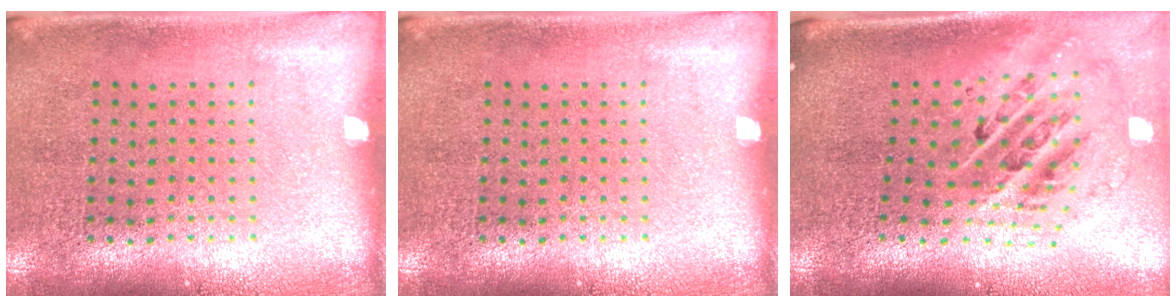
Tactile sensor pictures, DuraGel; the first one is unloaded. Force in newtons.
{"total": 0.0}
{"total": 2.5, "press": 1.7, "slide": 1.8}